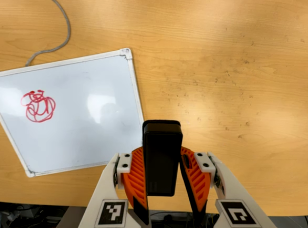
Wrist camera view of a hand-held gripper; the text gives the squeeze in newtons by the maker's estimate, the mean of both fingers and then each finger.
{"total": 7.1, "left": 5.6, "right": 8.5}